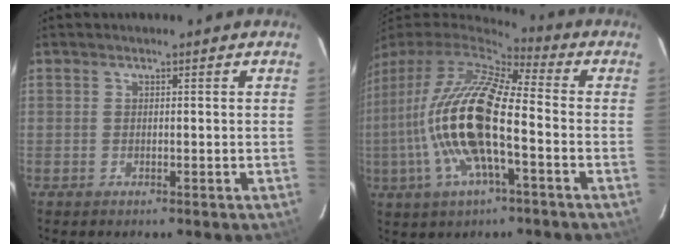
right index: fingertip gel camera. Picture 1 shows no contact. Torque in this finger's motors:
{"motor_torque": [2.14, 0.00, 1.05, 0.21]}